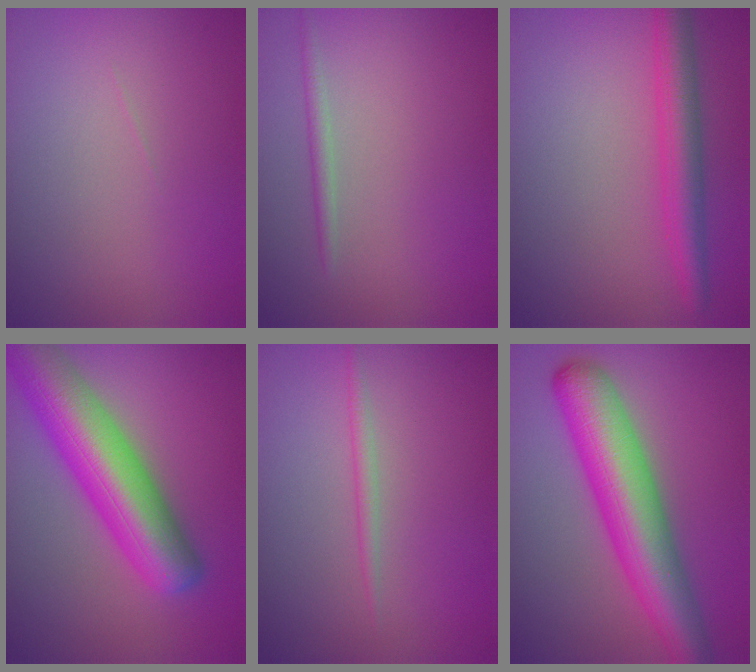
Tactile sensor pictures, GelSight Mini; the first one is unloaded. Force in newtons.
{"total": 1.1, "press": 1.1, "slide": 0.1}
{"total": 3.9, "press": 3.9, "slide": 0.2}
{"total": 10.3, "press": 10.3, "slide": 0.4}
{"total": 1.1, "press": 1.1, "slide": 0.1}
{"total": 9.0, "press": 9.0, "slide": 0.2}